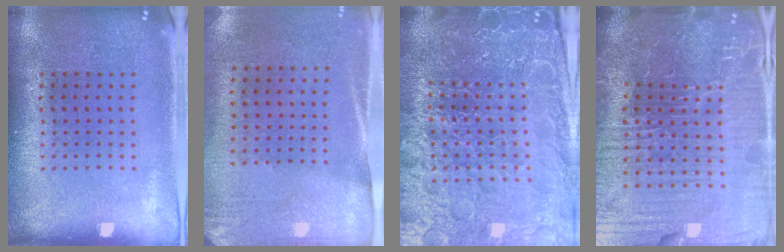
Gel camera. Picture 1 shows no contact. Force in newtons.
{"total": 2.6, "press": 2.3, "slide": 1.3}
{"total": 5.9, "press": 5.3, "slide": 2.6}
{"total": 7.3, "press": 6.6, "slide": 3.3}